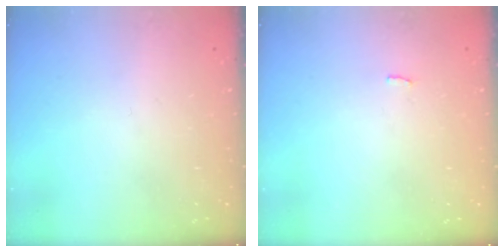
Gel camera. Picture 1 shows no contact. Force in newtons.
{"total": 2.3, "press": 2.3, "slide": 0.2}